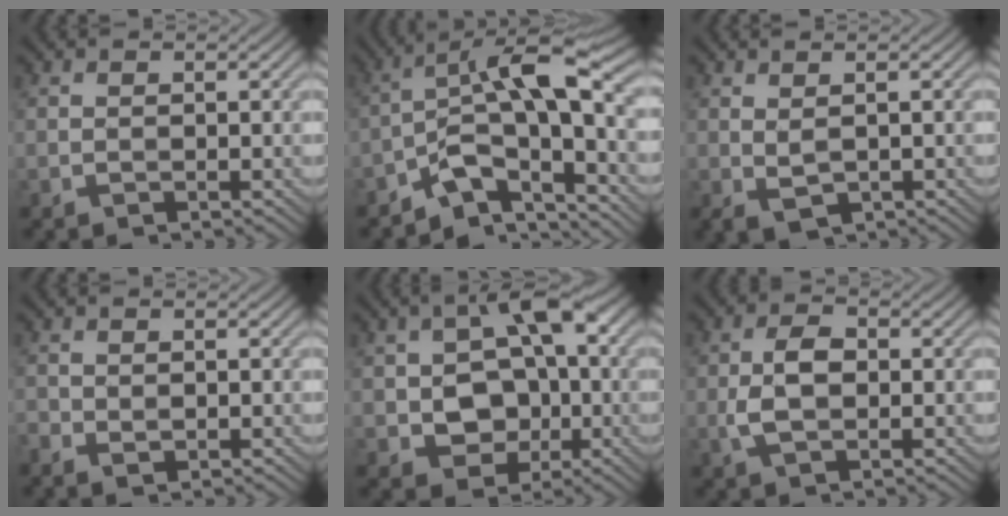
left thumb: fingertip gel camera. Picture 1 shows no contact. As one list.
[{"total": 10.4, "force": [-3.5, 3.7, 9.0], "torque": [-0.146, 0.012, -0.076]}, {"total": 1.7, "force": [0.6, 0.5, 1.5], "torque": [-0.036, -0.003, 0.015]}, {"total": 1.5, "force": [-0.5, 1.0, 1.1], "torque": [-0.028, -0.007, -0.008]}, {"total": 9.1, "force": [-0.6, 6.5, 6.4], "torque": [-0.101, 0.003, -0.018]}, {"total": 4.1, "force": [-0.4, 2.4, 3.3], "torque": [-0.074, 0.002, -0.008]}]